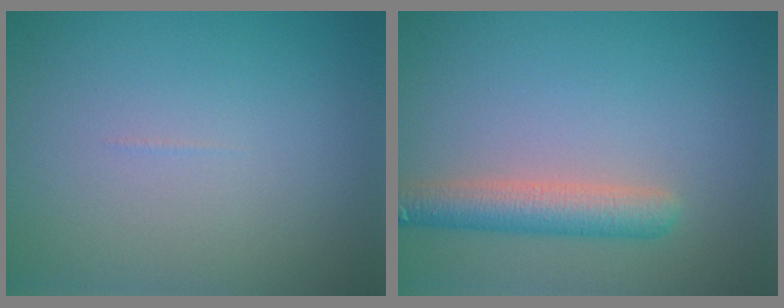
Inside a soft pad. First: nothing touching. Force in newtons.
{"total": 3.9, "press": 3.9, "slide": 0.1}